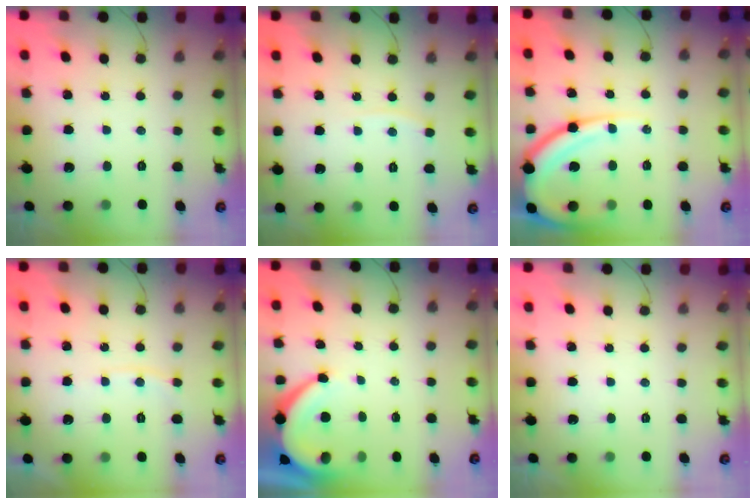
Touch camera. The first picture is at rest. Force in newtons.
{"total": 3.3, "press": 3.3, "slide": 0.5}
{"total": 14.9, "press": 14.8, "slide": 1.5}
{"total": 5.1, "press": 5.1, "slide": 0.5}
{"total": 7.4, "press": 7.3, "slide": 1.0}
{"total": 0.0}